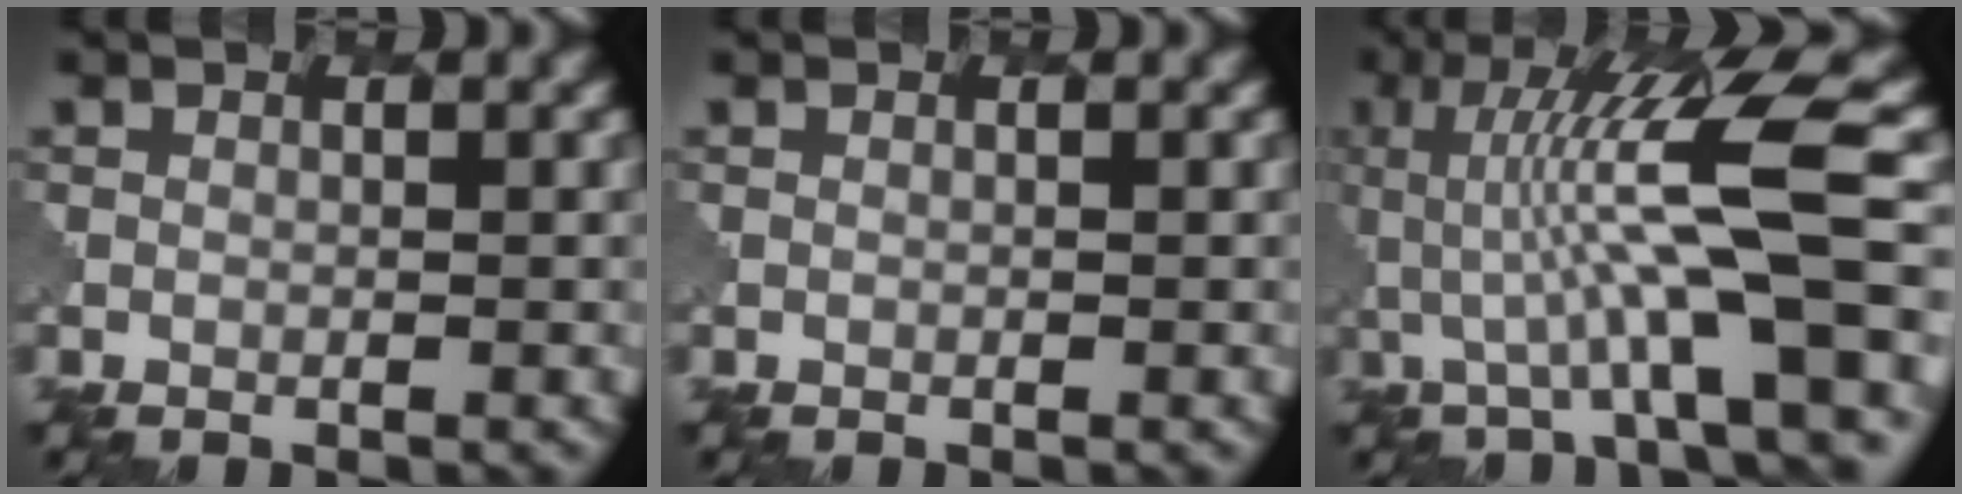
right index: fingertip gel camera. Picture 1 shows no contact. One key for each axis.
{"total": 0.0}
{"total": 9.5, "fx": -0.1, "fy": 1.4, "fz": 9.3, "tx": -0.151, "ty": 0.011, "tz": 0.002}